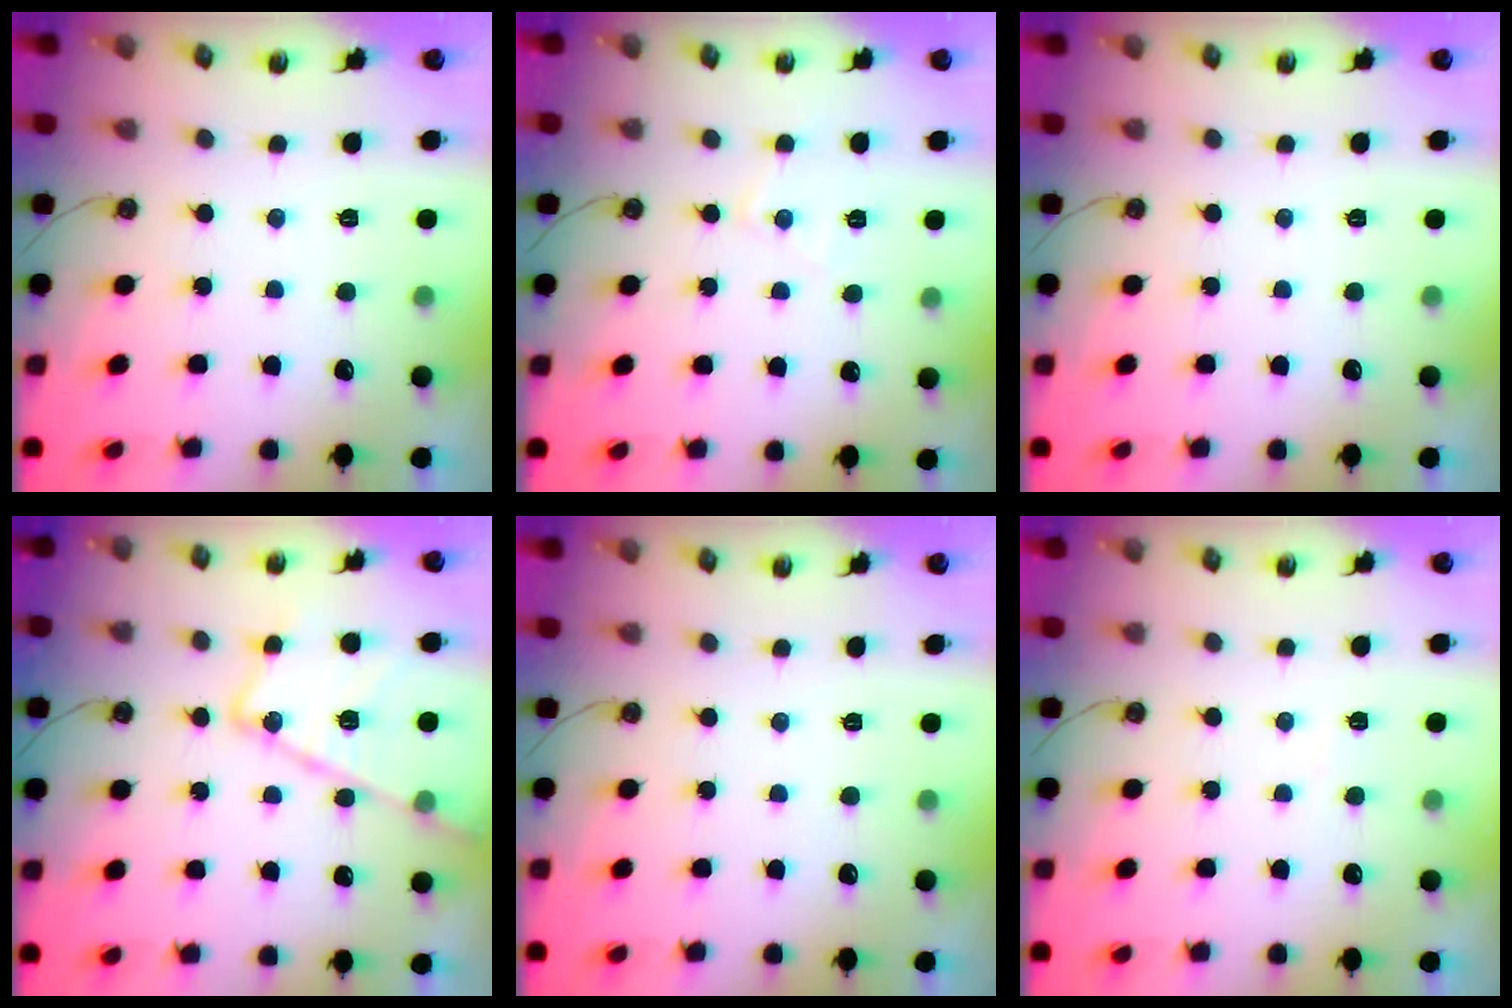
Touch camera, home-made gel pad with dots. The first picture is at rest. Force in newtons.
{"total": 5.4, "press": 5.4, "slide": 0.3}
{"total": 0.0}
{"total": 19.4, "press": 19.3, "slide": 1.7}
{"total": 0.0}
{"total": 3.8, "press": 3.7, "slide": 0.5}